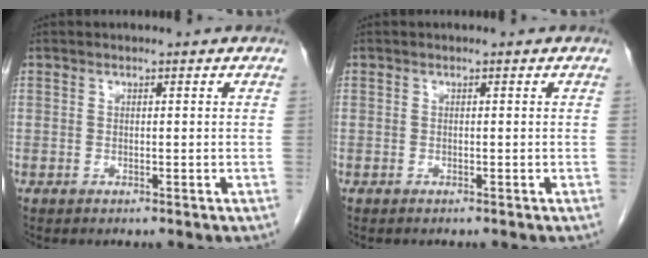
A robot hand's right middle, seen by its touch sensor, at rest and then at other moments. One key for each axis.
{"total": 0.0}